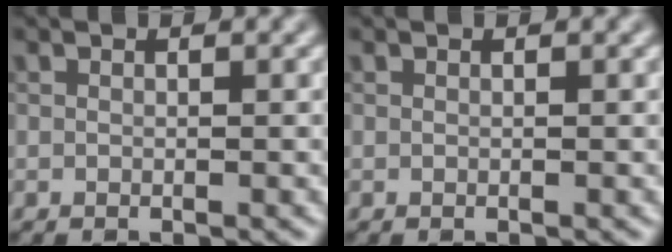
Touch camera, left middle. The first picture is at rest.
{"total": 0.0}